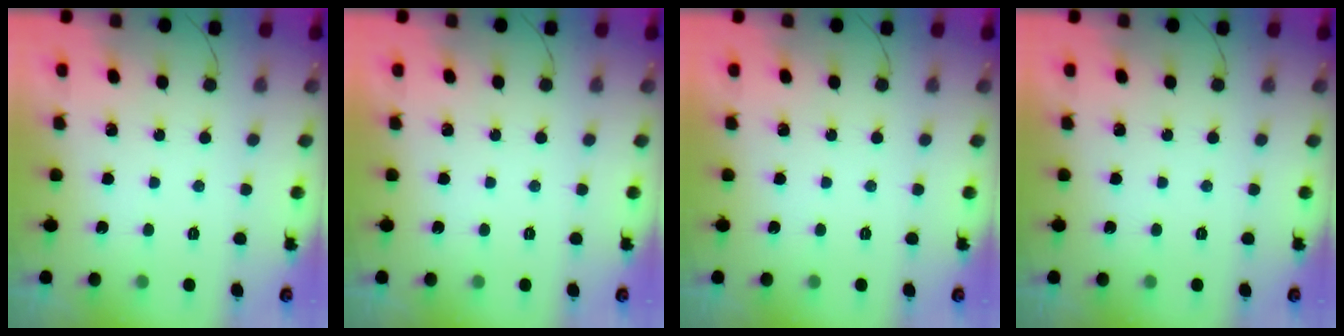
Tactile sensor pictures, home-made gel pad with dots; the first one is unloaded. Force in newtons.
{"total": 0.0}
{"total": 0.0}
{"total": 0.0}